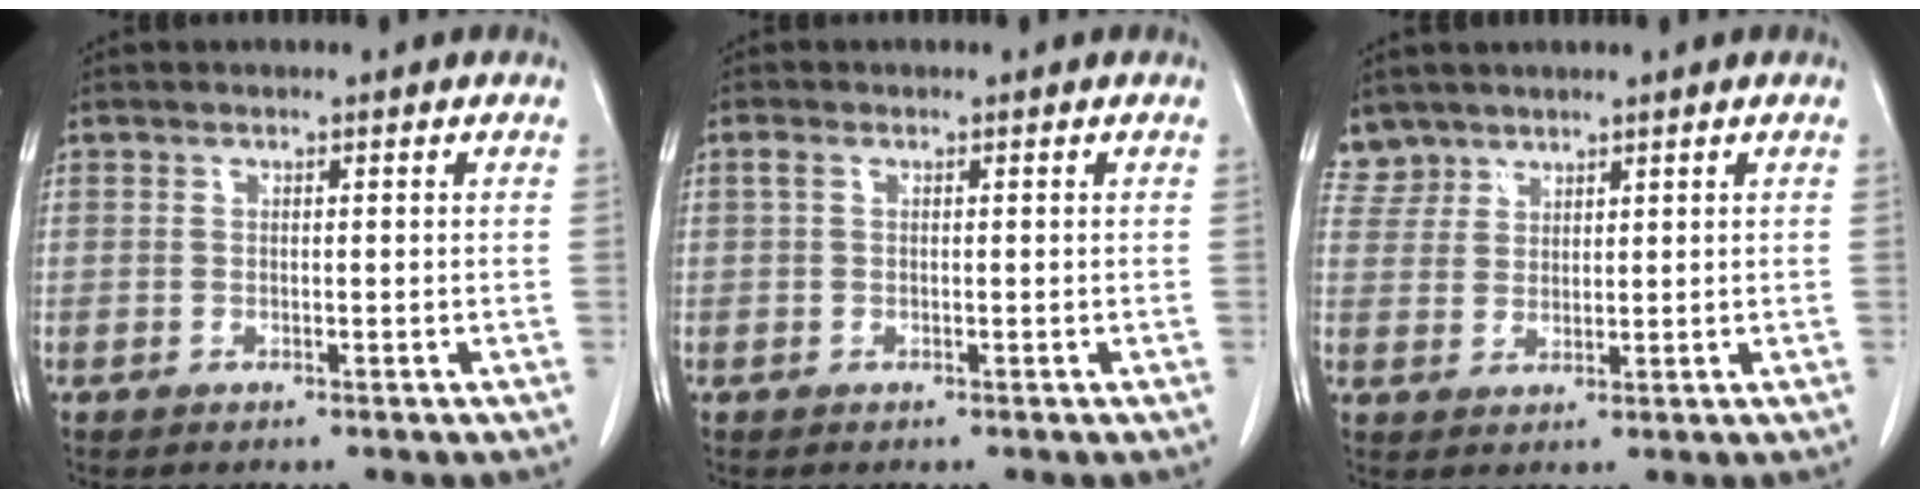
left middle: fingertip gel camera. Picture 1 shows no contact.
{"total": 0.9, "force": [0.3, 0.4, 0.7], "torque": [-0.017, 0.010, 0.003]}
{"total": 4.0, "force": [3.4, 2.0, -0.6], "torque": [0.018, 0.005, 0.070]}